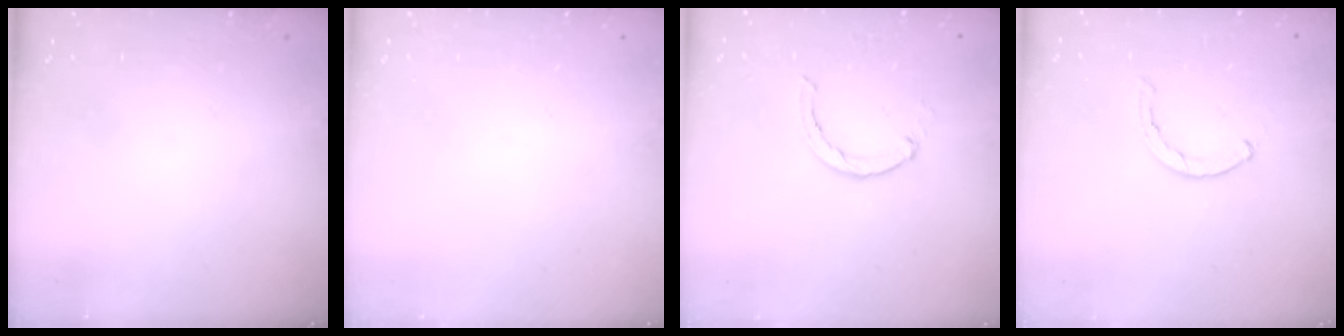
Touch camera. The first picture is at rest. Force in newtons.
{"total": 0.0}
{"total": 3.0, "press": 3.0, "slide": 0.4}
{"total": 0.5, "press": 0.5, "slide": 0.2}